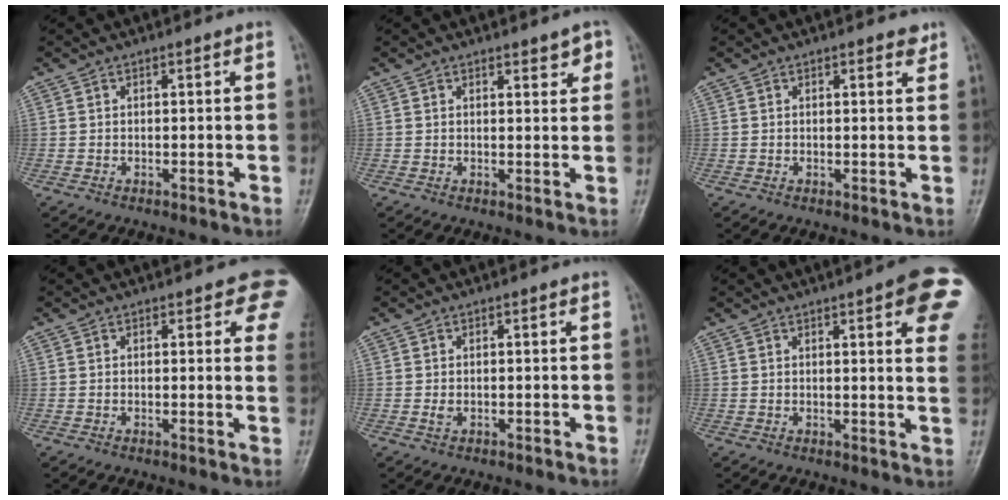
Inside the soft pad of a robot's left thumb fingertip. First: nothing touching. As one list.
[{"total": 2.8, "force": [1.8, 1.2, 1.7], "torque": [-0.007, -0.008, 0.022]}, {"total": 1.9, "force": [1.5, 0.8, 1.0], "torque": [-0.003, -0.006, 0.015]}, {"total": 6.6, "force": [3.7, 2.7, 4.7], "torque": [-0.016, -0.010, 0.030]}, {"total": 1.2, "force": [0.1, 0.9, 0.8], "torque": [-0.012, 0.000, 0.002]}, {"total": 12.8, "force": [5.4, 3.0, 11.2], "torque": [-0.109, -0.015, 0.056]}]